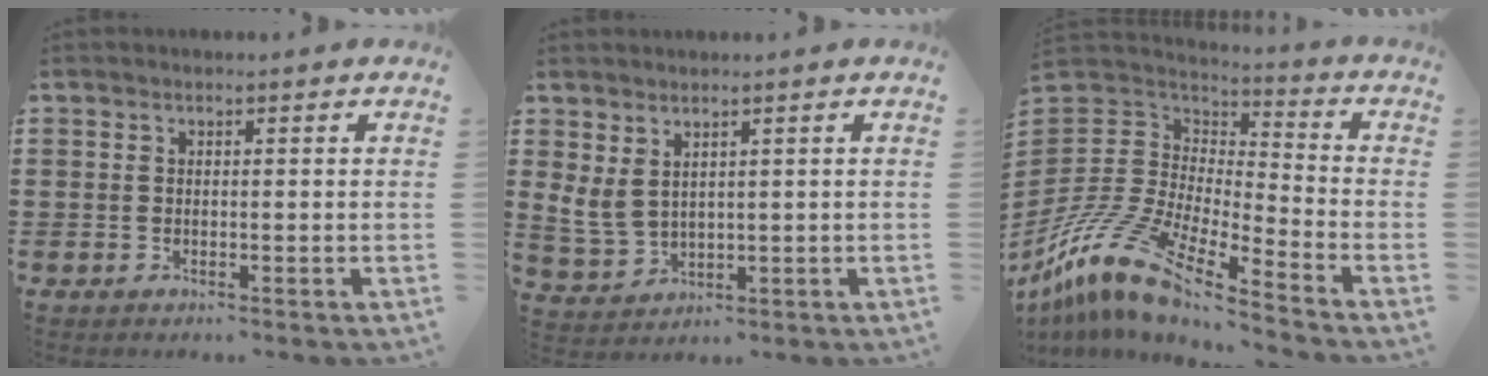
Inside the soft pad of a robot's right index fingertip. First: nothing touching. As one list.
[{"total": 3.2, "force": [1.6, 1.9, 2.0], "torque": [-0.060, -0.001, 0.027]}, {"total": 12.8, "force": [-10.3, 2.9, 7.1], "torque": [-0.184, 0.000, -0.212]}]